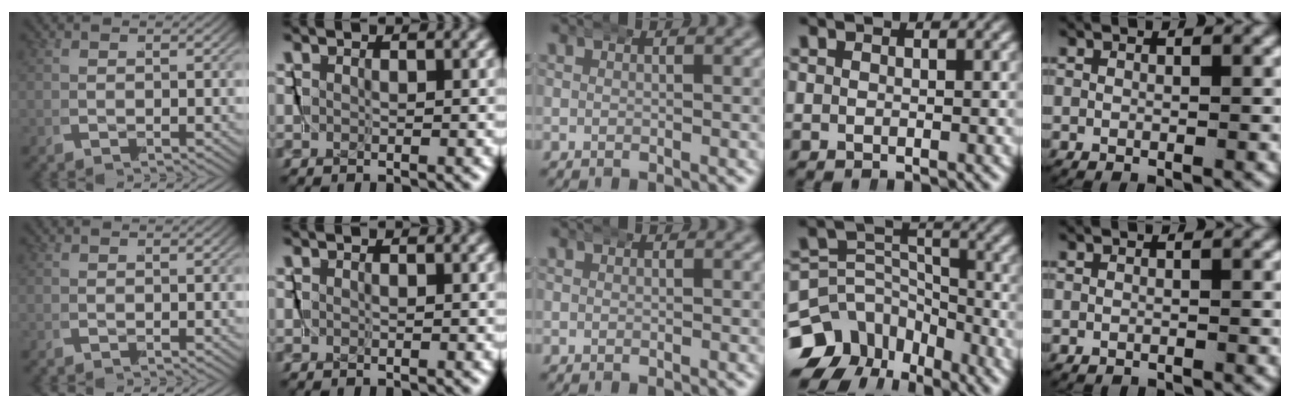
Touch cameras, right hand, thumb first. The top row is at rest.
{"ring": {"total": 10.6, "force": [-4.3, 8.5, 4.6], "torque": [-0.089, -0.044, -0.068]}, "little": {"total": 0.6, "force": [-0.6, 0.0, -0.1], "torque": [-0.002, -0.002, -0.006]}}